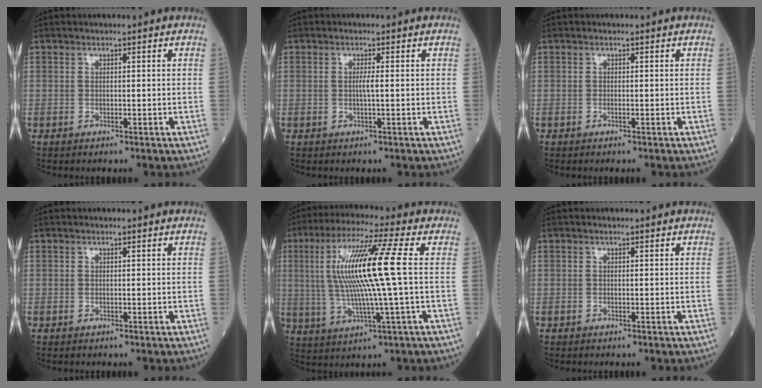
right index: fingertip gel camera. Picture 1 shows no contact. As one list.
[{"total": 1.3, "force": [0.0, -0.2, 1.3], "torque": [-0.027, -0.001, -0.002]}, {"total": 0.0}, {"total": 0.0}, {"total": 14.2, "force": [1.8, -0.6, 14.1], "torque": [-0.285, 0.011, 0.028]}, {"total": 0.0}]